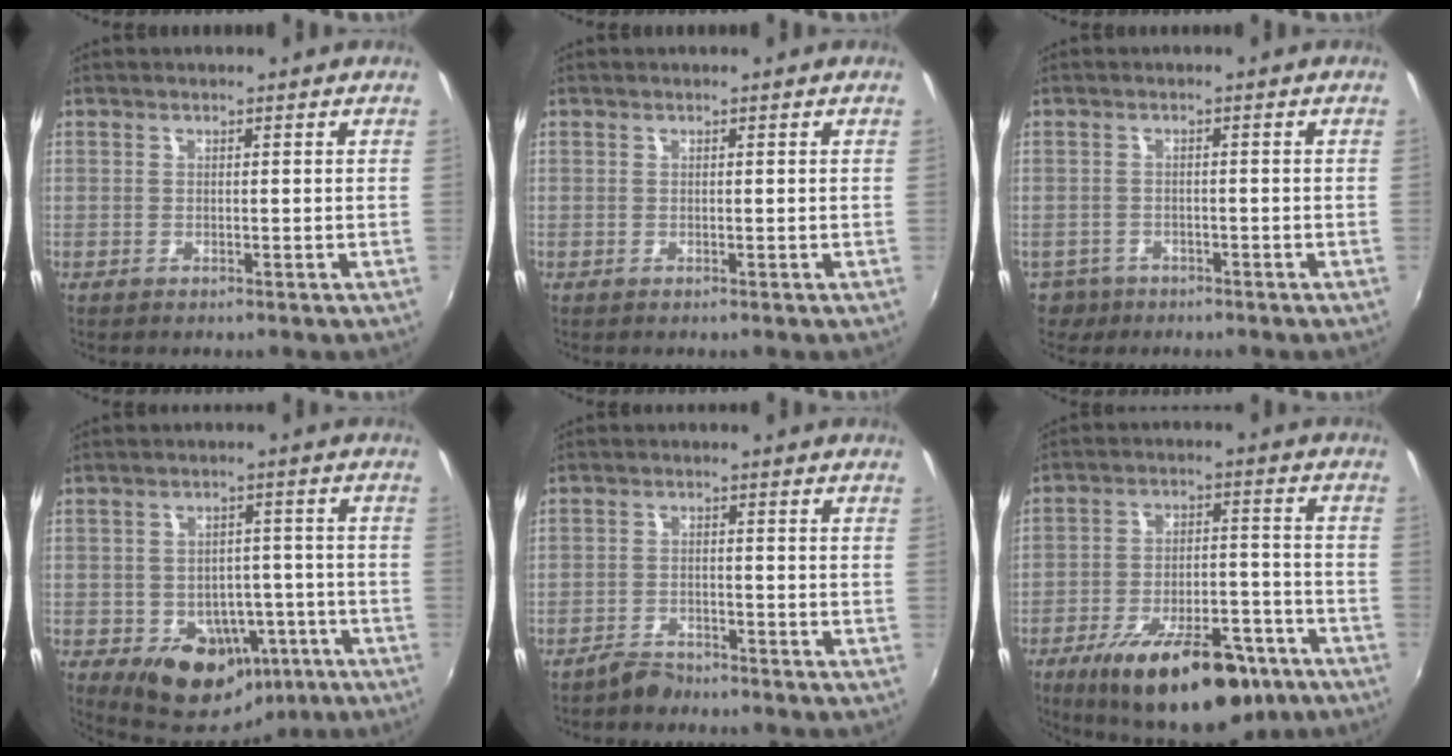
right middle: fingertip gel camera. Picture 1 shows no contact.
{"total": 0.0}
{"total": 4.5, "force": [-2.8, 3.3, 1.0], "torque": [-0.036, -0.003, -0.043]}
{"total": 12.2, "force": [-5.8, 9.2, 5.4], "torque": [-0.094, 0.028, -0.051]}
{"total": 3.3, "force": [-3.1, 1.0, 0.6], "torque": [-0.023, 0.003, -0.054]}
{"total": 21.1, "force": [-13.8, 7.9, 13.9], "torque": [-0.226, -0.012, -0.193]}